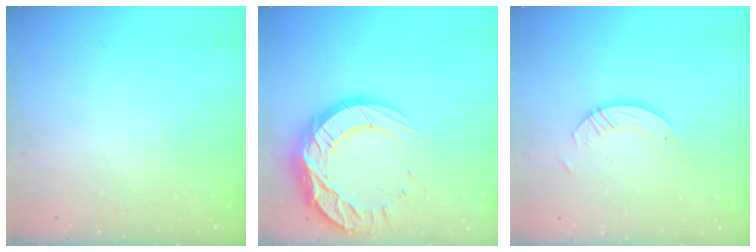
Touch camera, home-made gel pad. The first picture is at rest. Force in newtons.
{"total": 18.6, "press": 18.6, "slide": 1.4}
{"total": 3.8, "press": 3.7, "slide": 0.4}